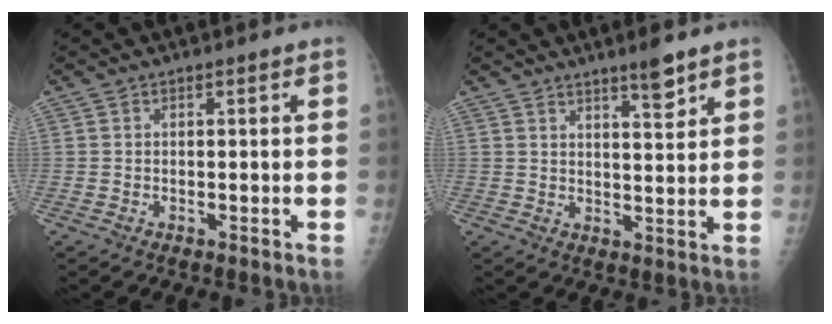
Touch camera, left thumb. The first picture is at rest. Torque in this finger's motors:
{"motor_torque": [-0.23, -0.13, -0.33, -0.12, 0.12]}